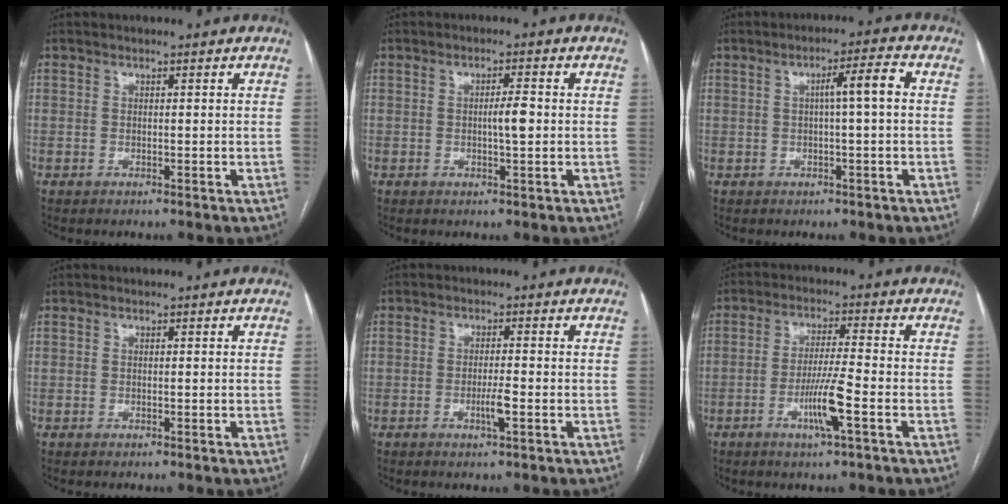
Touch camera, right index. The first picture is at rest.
{"total": 2.9, "force": [-0.2, 0.3, 2.9], "torque": [-0.050, 0.001, -0.004]}
{"total": 4.7, "force": [0.4, 0.0, 4.7], "torque": [-0.073, 0.011, 0.006]}
{"total": 0.0}
{"total": 2.7, "force": [-1.0, 0.1, 2.5], "torque": [-0.047, -0.004, -0.017]}
{"total": 6.8, "force": [-2.6, -0.3, 6.2], "torque": [-0.120, -0.009, -0.050]}